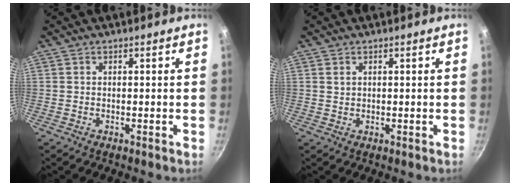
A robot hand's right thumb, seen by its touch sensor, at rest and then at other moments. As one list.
[{"total": 1.0, "force": [0.5, 0.8, 0.5], "torque": [-0.008, 0.002, 0.010]}]